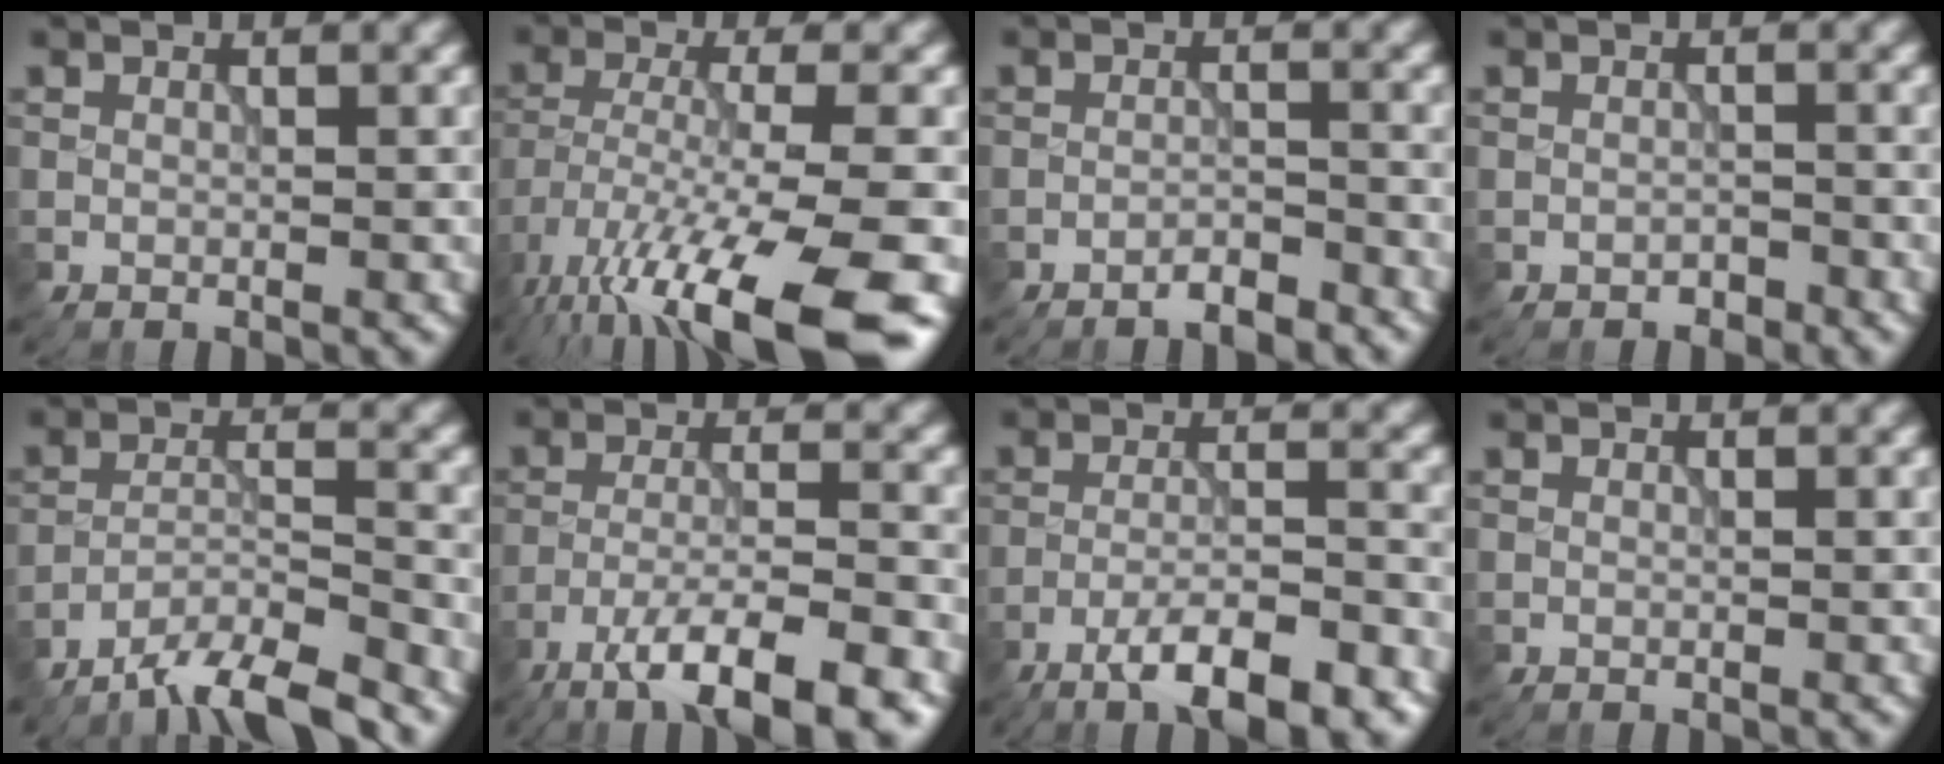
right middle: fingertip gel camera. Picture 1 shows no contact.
{"total": 14.4, "force": [-9.0, 3.2, 10.8], "torque": [-0.212, -0.026, -0.141]}
{"total": 1.9, "force": [-1.7, 0.3, 0.8], "torque": [-0.009, 0.005, -0.031]}
{"total": 0.9, "force": [-0.7, 0.4, 0.2], "torque": [-0.002, 0.000, -0.012]}
{"total": 7.9, "force": [-6.8, 1.3, 3.7], "torque": [-0.059, -0.002, -0.117]}
{"total": 8.2, "force": [-5.3, 1.6, 6.0], "torque": [-0.096, 0.000, -0.092]}
{"total": 6.8, "force": [-4.5, 1.3, 4.8], "torque": [-0.078, 0.004, -0.075]}
{"total": 0.0}